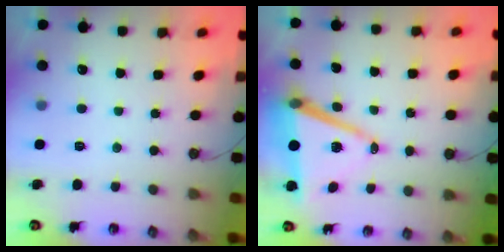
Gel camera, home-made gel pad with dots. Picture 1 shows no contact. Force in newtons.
{"total": 11.6, "press": 10.9, "slide": 4.0}